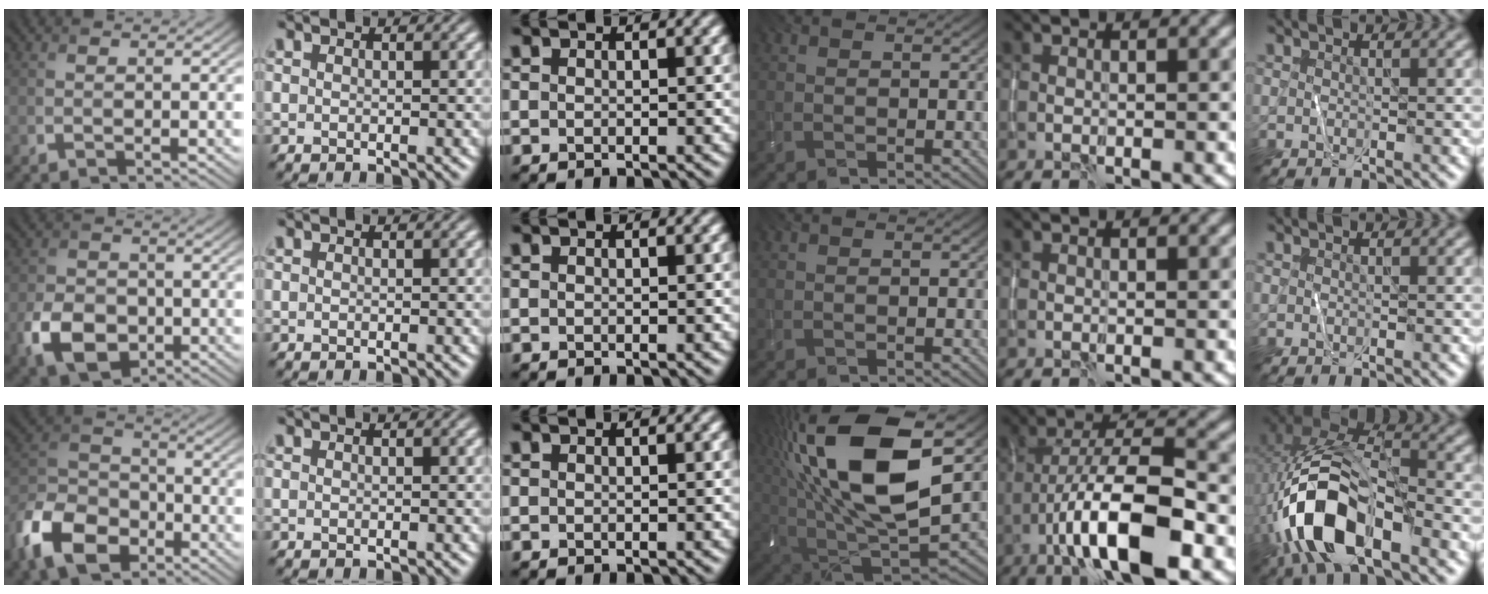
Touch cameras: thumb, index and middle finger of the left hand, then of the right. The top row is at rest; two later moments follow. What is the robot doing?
{"motion": "wipe", "object": "whiteboard"}